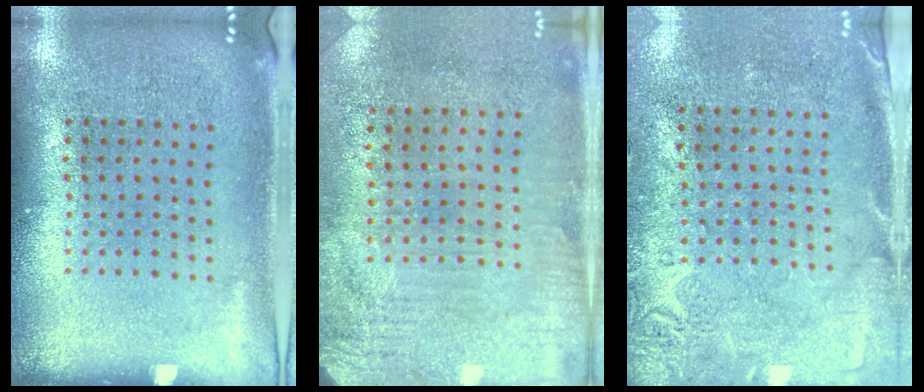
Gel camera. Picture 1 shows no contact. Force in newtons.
{"total": 3.3, "press": 2.7, "slide": 1.8}
{"total": 2.8, "press": 2.2, "slide": 1.7}